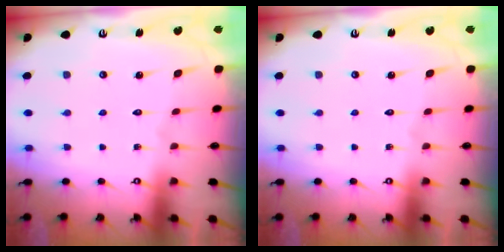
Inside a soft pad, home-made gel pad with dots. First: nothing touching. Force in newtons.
{"total": 0.0}